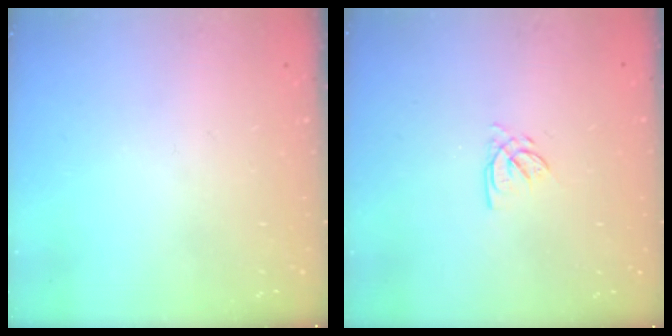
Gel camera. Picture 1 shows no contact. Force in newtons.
{"total": 2.5, "press": 2.5, "slide": 0.3}